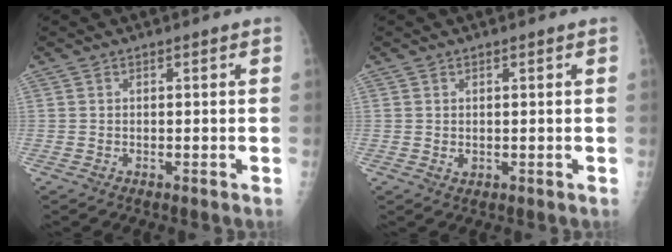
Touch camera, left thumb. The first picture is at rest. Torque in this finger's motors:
{"motor_torque": [-0.05, -0.04, -0.01, -0.01, 0.00]}